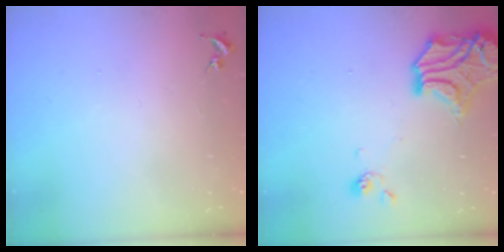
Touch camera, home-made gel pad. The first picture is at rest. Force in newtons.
{"total": 16.4, "press": 16.1, "slide": 3.1}